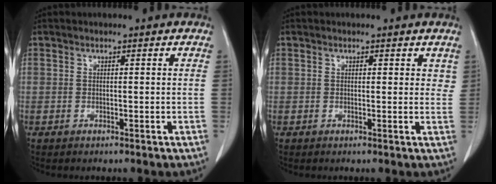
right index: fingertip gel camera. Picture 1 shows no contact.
{"total": 1.9, "force": [1.2, 1.0, 1.0], "torque": [-0.003, -0.004, 0.011]}